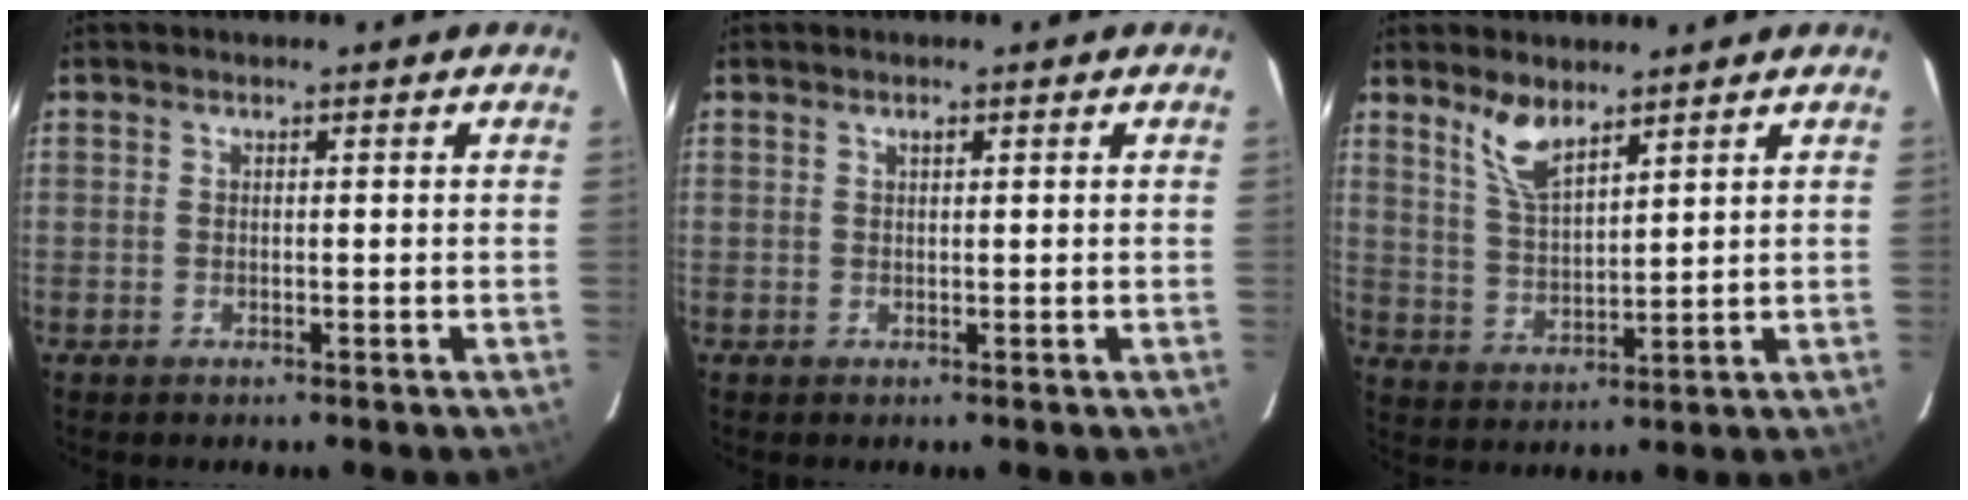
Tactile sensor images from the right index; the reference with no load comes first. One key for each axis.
{"total": 0.6, "fx": 0.4, "fy": 0.2, "fz": 0.3, "tx": -0.004, "ty": 0.002, "tz": 0.008}
{"total": 6.8, "fx": 5.0, "fy": 2.1, "fz": 4.0, "tx": -0.078, "ty": -0.001, "tz": 0.105}